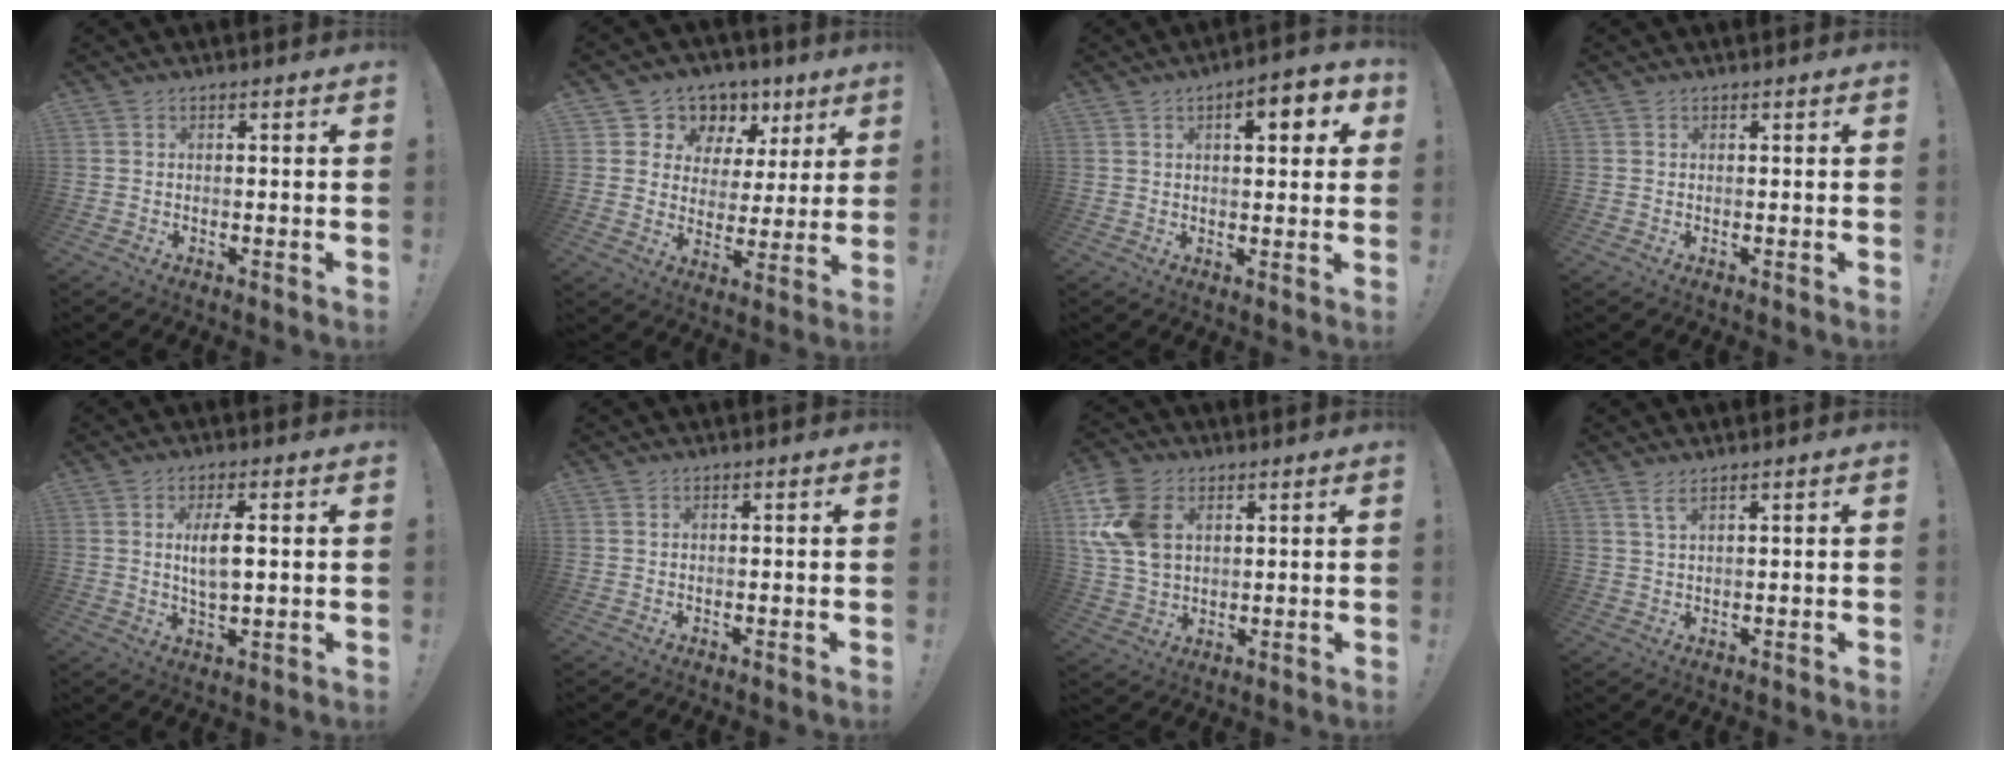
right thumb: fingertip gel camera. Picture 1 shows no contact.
{"total": 8.4, "force": [4.3, 7.0, 1.8], "torque": [-0.027, -0.034, 0.086]}
{"total": 7.3, "force": [2.4, 3.1, 6.2], "torque": [-0.067, -0.009, 0.030]}
{"total": 0.0}
{"total": 6.7, "force": [1.1, 2.3, 6.2], "torque": [-0.101, -0.010, 0.013]}
{"total": 0.0}
{"total": 14.7, "force": [4.6, 10.4, 9.3], "torque": [-0.197, -0.004, 0.094]}
{"total": 2.9, "force": [1.9, 0.6, 2.1], "torque": [-0.046, -0.003, 0.033]}